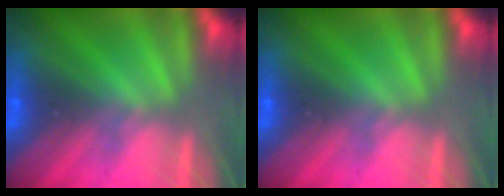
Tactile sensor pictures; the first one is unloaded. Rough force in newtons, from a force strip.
{"total": 0.0}